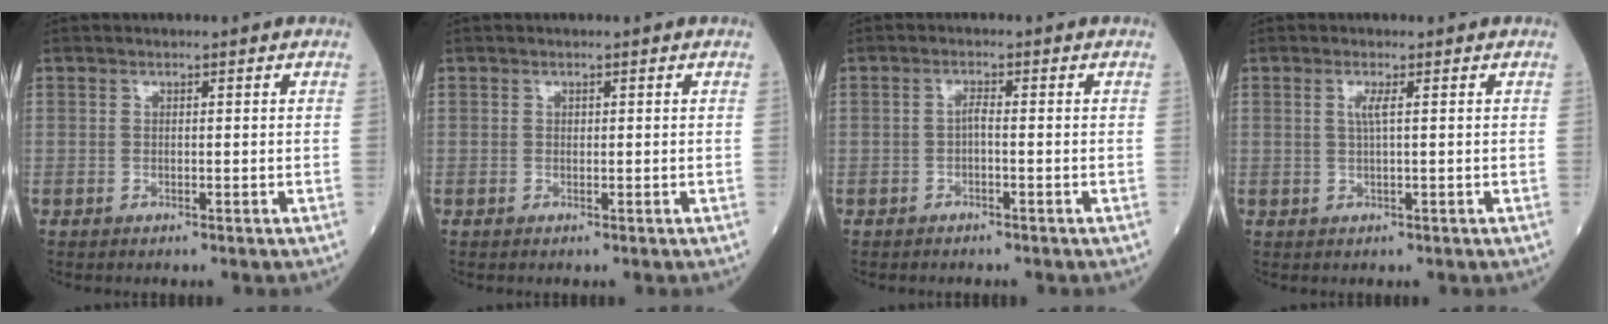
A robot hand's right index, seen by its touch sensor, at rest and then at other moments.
{"total": 0.0}
{"total": 1.3, "force": [-0.4, 0.2, 1.2], "torque": [-0.020, 0.003, -0.011]}
{"total": 1.6, "force": [0.4, -0.2, 1.5], "torque": [-0.036, 0.001, 0.006]}